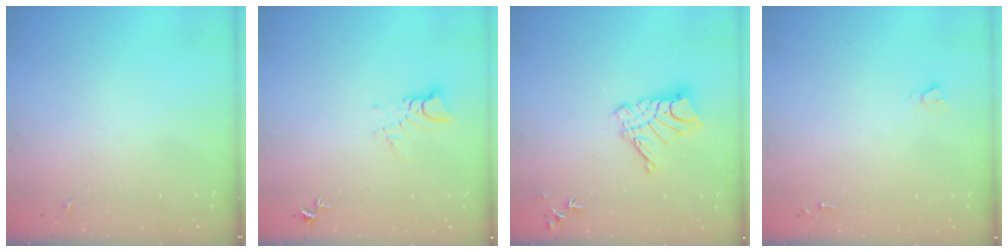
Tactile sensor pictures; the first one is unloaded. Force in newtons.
{"total": 3.5, "press": 3.5, "slide": 0.2}
{"total": 11.1, "press": 11.0, "slide": 1.0}
{"total": 1.9, "press": 1.9, "slide": 0.2}